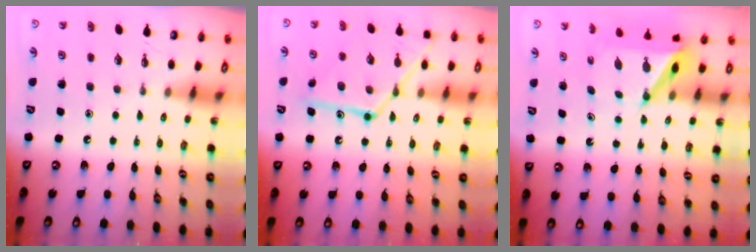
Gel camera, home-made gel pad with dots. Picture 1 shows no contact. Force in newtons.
{"total": 15.3, "press": 15.2, "slide": 1.3}
{"total": 6.4, "press": 6.4, "slide": 0.3}